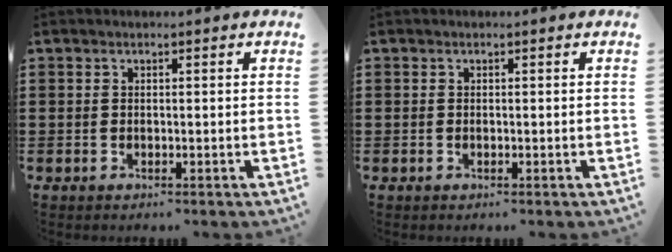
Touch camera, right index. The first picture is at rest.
{"total": 0.0}